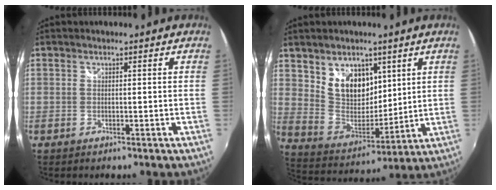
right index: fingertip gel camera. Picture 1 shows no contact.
{"total": 12.2, "force": [6.2, 8.5, 6.1], "torque": [-0.108, 0.003, 0.134]}